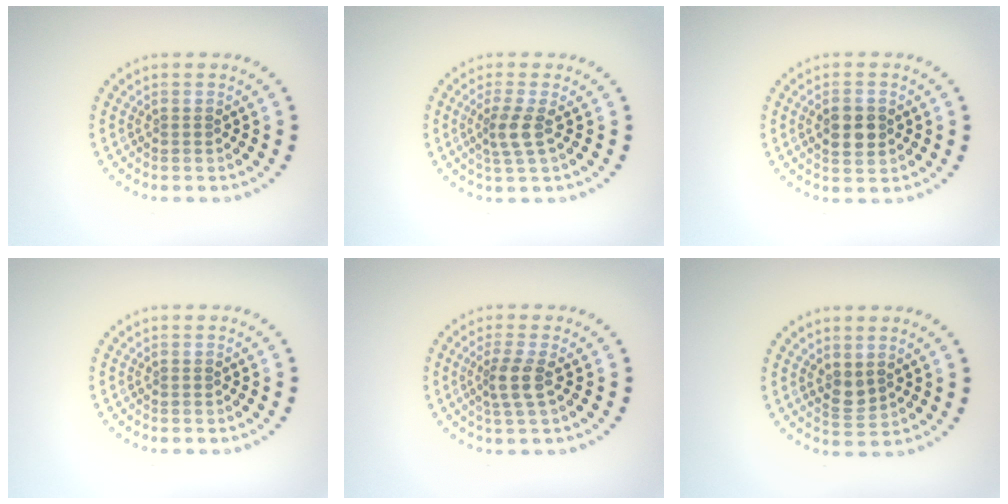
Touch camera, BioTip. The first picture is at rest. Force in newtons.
{"total": 2.4, "press": 1.9, "slide": 1.6}
{"total": 2.9, "press": 2.9, "slide": 0.1}
{"total": 0.0}
{"total": 2.5, "press": 1.8, "slide": 1.7}
{"total": 1.7, "press": 1.6, "slide": 0.7}